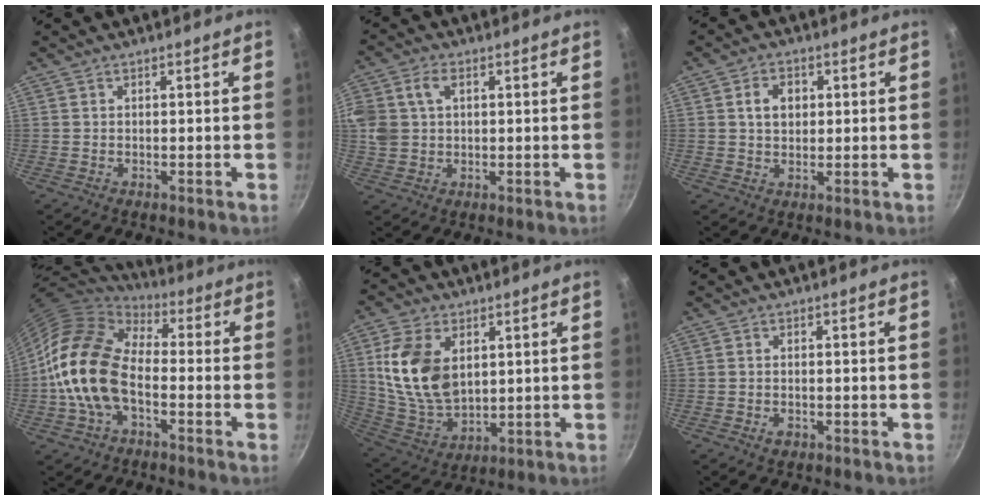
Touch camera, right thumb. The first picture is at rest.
{"total": 11.4, "force": [3.1, 8.7, 6.7], "torque": [-0.152, 0.020, 0.060]}
{"total": 5.1, "force": [1.2, 3.9, 3.1], "torque": [-0.034, 0.004, 0.018]}
{"total": 16.8, "force": [-3.1, 10.5, 12.7], "torque": [-0.205, 0.034, -0.070]}
{"total": 15.6, "force": [3.8, 10.1, 11.2], "torque": [-0.197, -0.023, 0.086]}
{"total": 1.5, "force": [-0.7, 0.9, 0.9], "torque": [-0.018, 0.003, -0.013]}